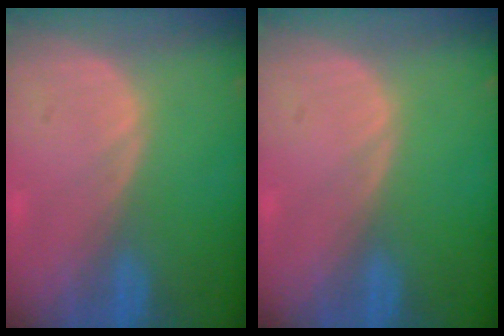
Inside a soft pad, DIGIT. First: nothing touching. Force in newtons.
{"total": 0.0}